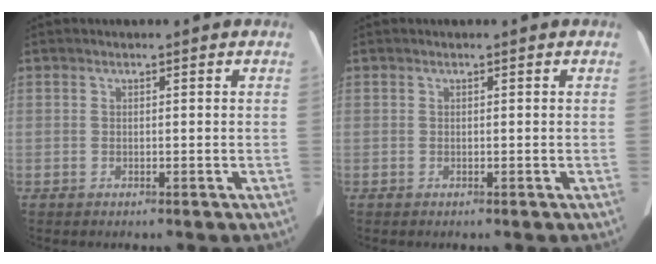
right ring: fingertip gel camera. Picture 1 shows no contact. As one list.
[{"total": 0.0}]